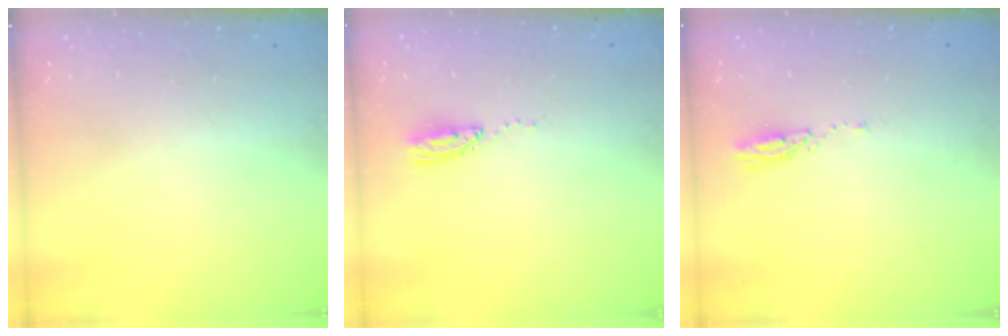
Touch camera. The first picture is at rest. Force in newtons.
{"total": 5.0, "press": 5.0, "slide": 0.5}
{"total": 3.6, "press": 3.6, "slide": 0.3}